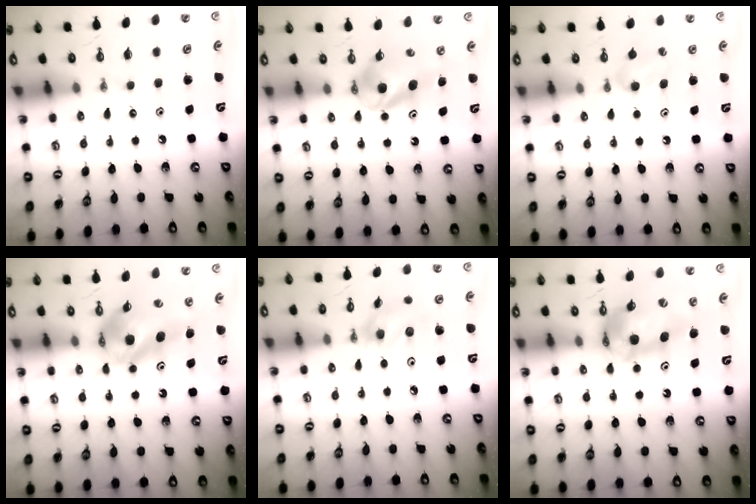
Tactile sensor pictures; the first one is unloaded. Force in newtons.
{"total": 5.6, "press": 5.5, "slide": 1.1}
{"total": 5.5, "press": 2.8, "slide": 4.8}
{"total": 10.7, "press": 10.7, "slide": 1.1}
{"total": 10.1, "press": 10.0, "slide": 1.1}
{"total": 12.3, "press": 12.2, "slide": 1.1}